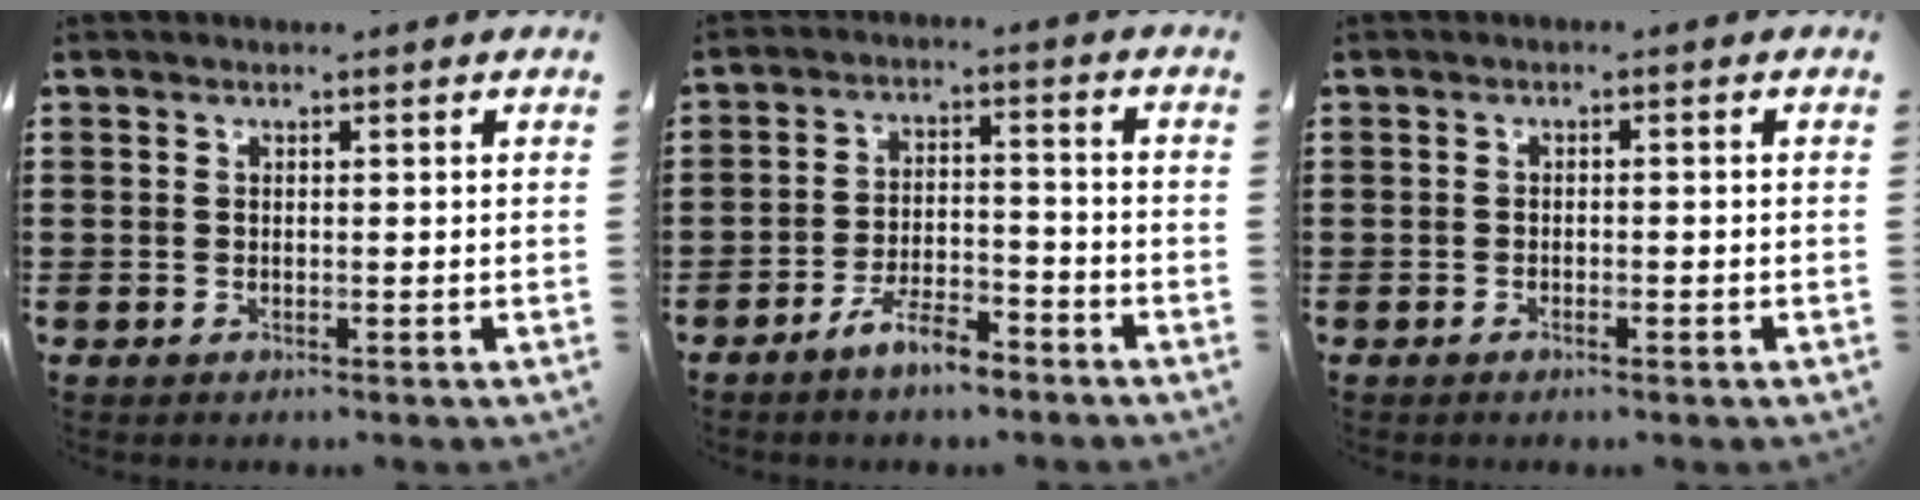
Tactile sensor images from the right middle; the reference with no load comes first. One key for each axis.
{"total": 6.0, "fx": -4.8, "fy": 1.4, "fz": 3.2, "tx": -0.066, "ty": 0.005, "tz": -0.093}
{"total": 0.7, "fx": -0.5, "fy": 0.1, "fz": 0.5, "tx": -0.011, "ty": -0.003, "tz": -0.008}